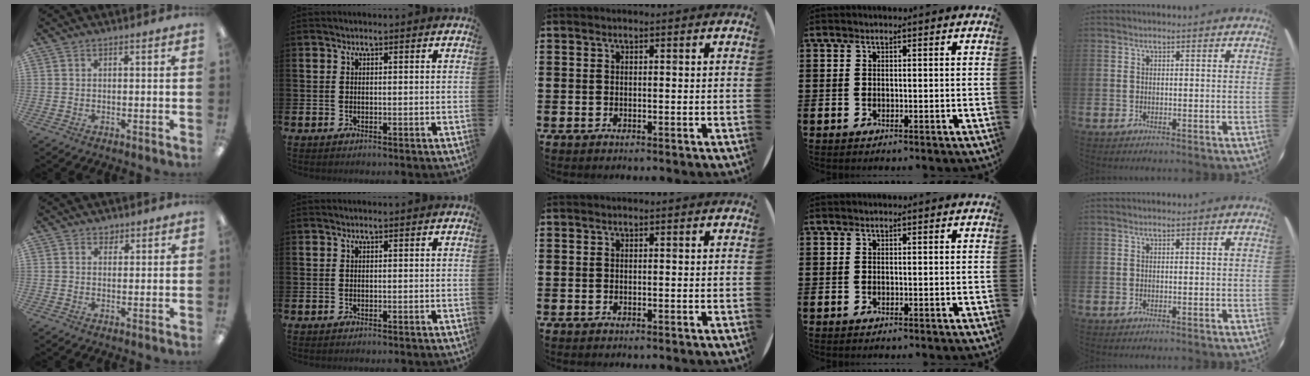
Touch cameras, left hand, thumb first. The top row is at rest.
{"thumb": {"total": 1.8, "force": [1.4, 1.1, 0.2], "torque": [0.003, -0.002, 0.025]}}